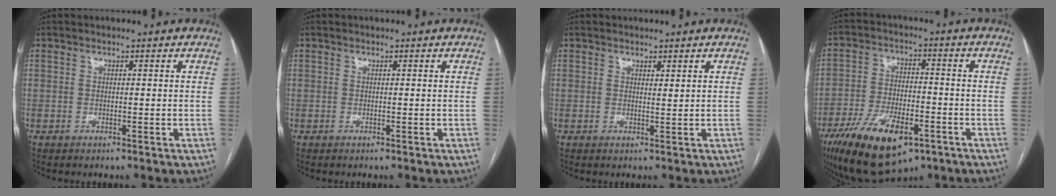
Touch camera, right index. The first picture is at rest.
{"total": 0.0}
{"total": 0.7, "force": [0.6, 0.1, 0.4], "torque": [-0.006, -0.006, 0.010]}
{"total": 16.2, "force": [-9.0, 6.9, 11.5], "torque": [-0.226, -0.012, -0.146]}